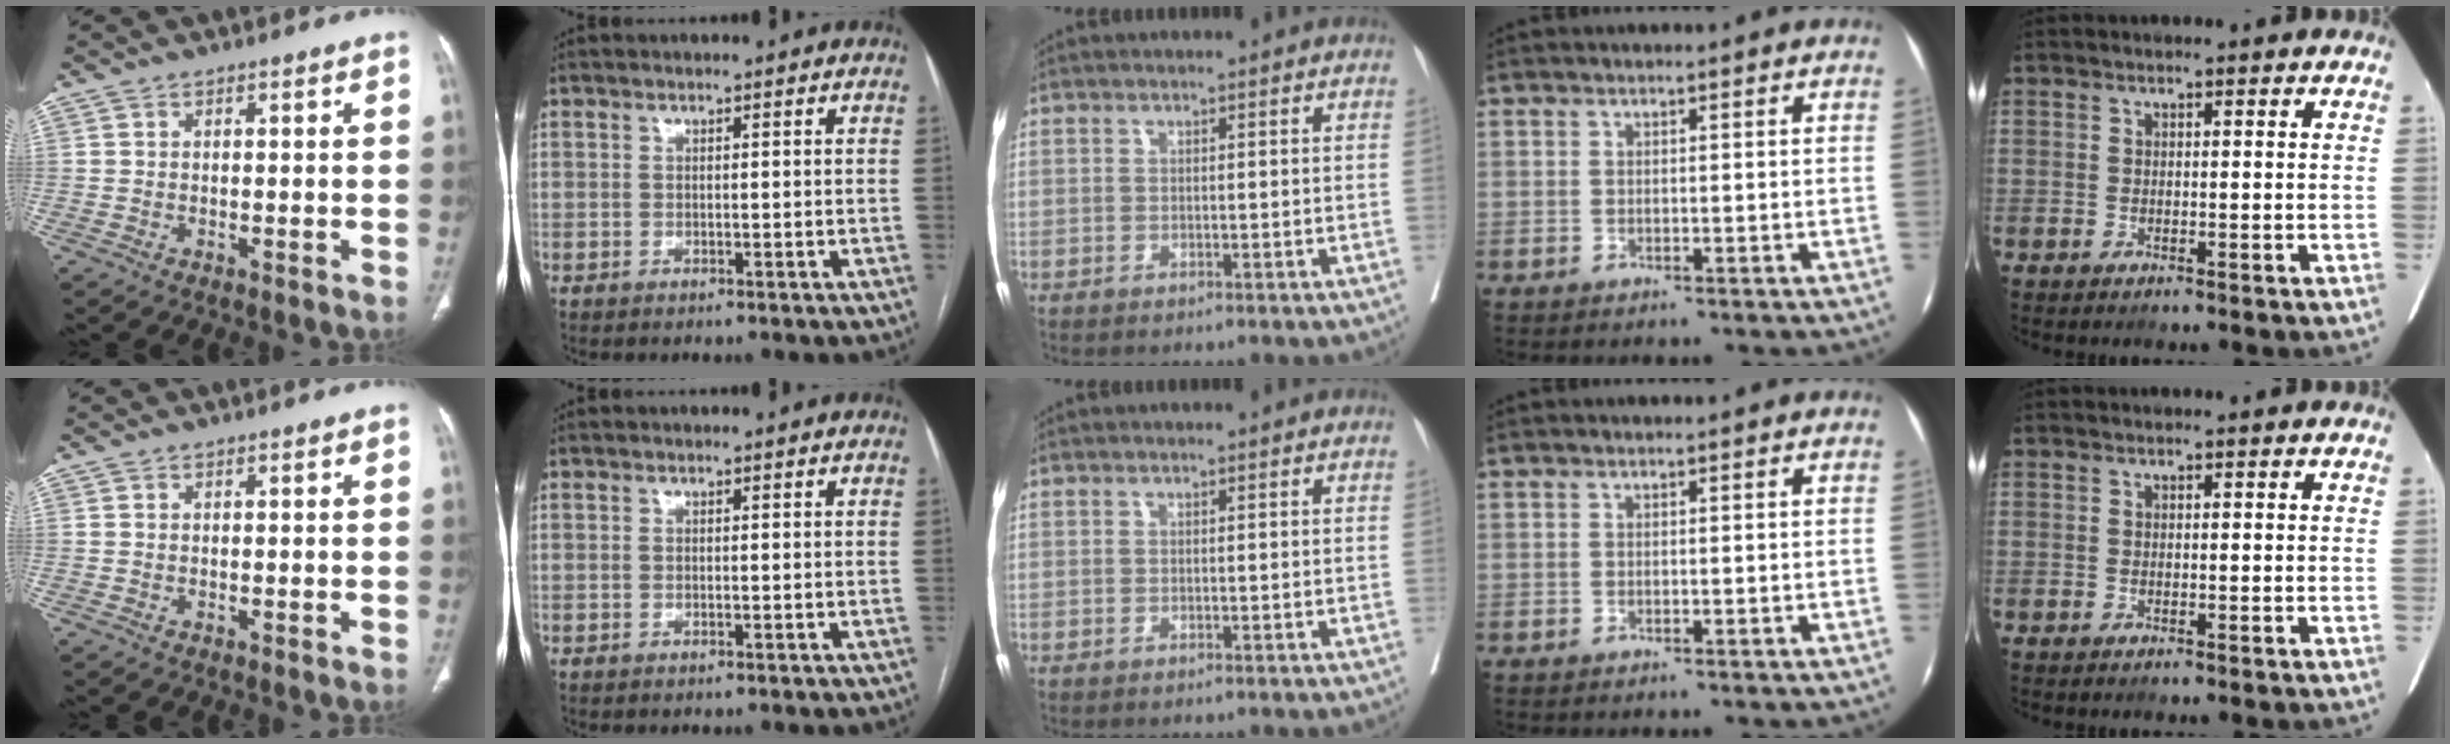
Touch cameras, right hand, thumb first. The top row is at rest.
{}